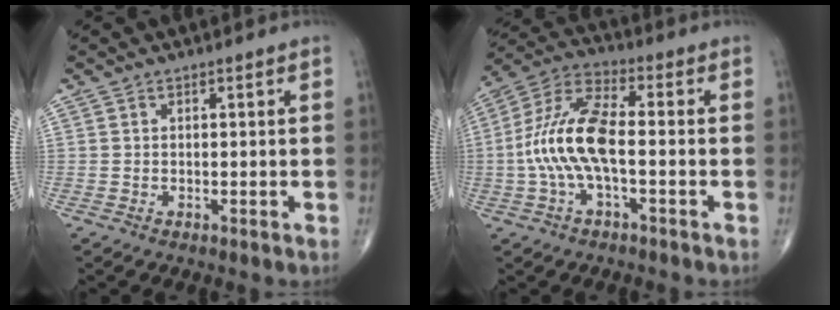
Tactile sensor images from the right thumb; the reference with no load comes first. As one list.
[{"total": 13.1, "force": [-1.7, 5.1, 12.0], "torque": [-0.261, 0.039, -0.038]}]